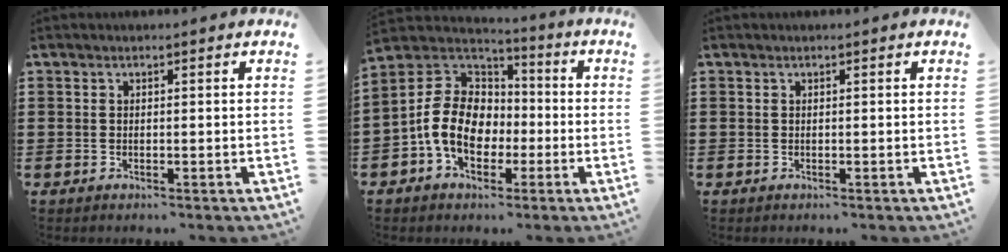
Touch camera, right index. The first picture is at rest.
{"total": 12.1, "force": [-2.8, 9.0, 7.6], "torque": [-0.184, 0.014, -0.056]}
{"total": 0.0}